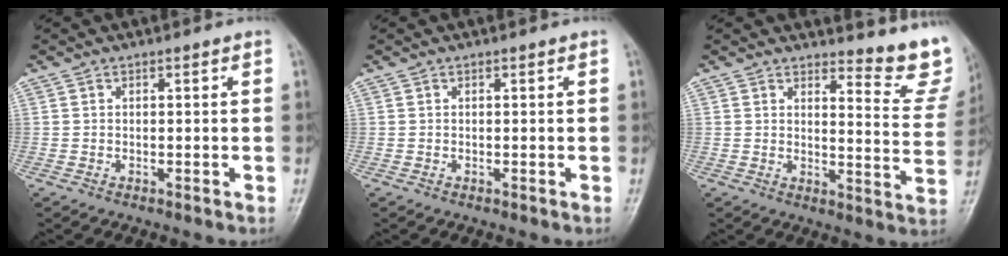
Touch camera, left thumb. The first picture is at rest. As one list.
[{"total": 0.0}, {"total": 9.1, "force": [8.8, 1.8, 1.8], "torque": [0.010, -0.093, 0.078]}]